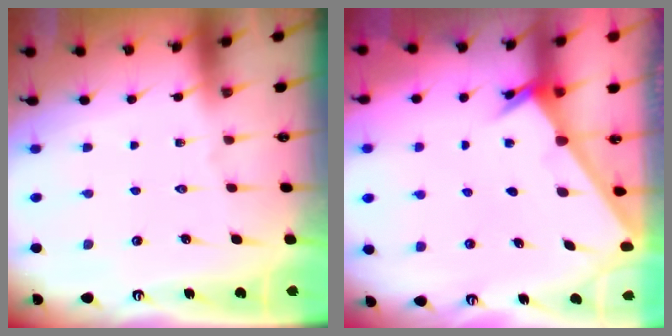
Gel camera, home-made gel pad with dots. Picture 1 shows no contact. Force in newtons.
{"total": 2.4, "press": 2.4, "slide": 0.2}